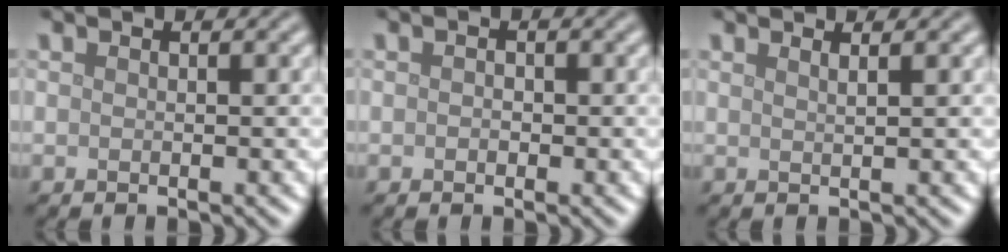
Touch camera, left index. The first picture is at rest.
{"total": 0.7, "force": [-0.1, 0.6, 0.4], "torque": [-0.006, -0.003, -0.003]}
{"total": 1.4, "force": [0.9, 0.6, 0.9], "torque": [0.000, 0.001, 0.001]}